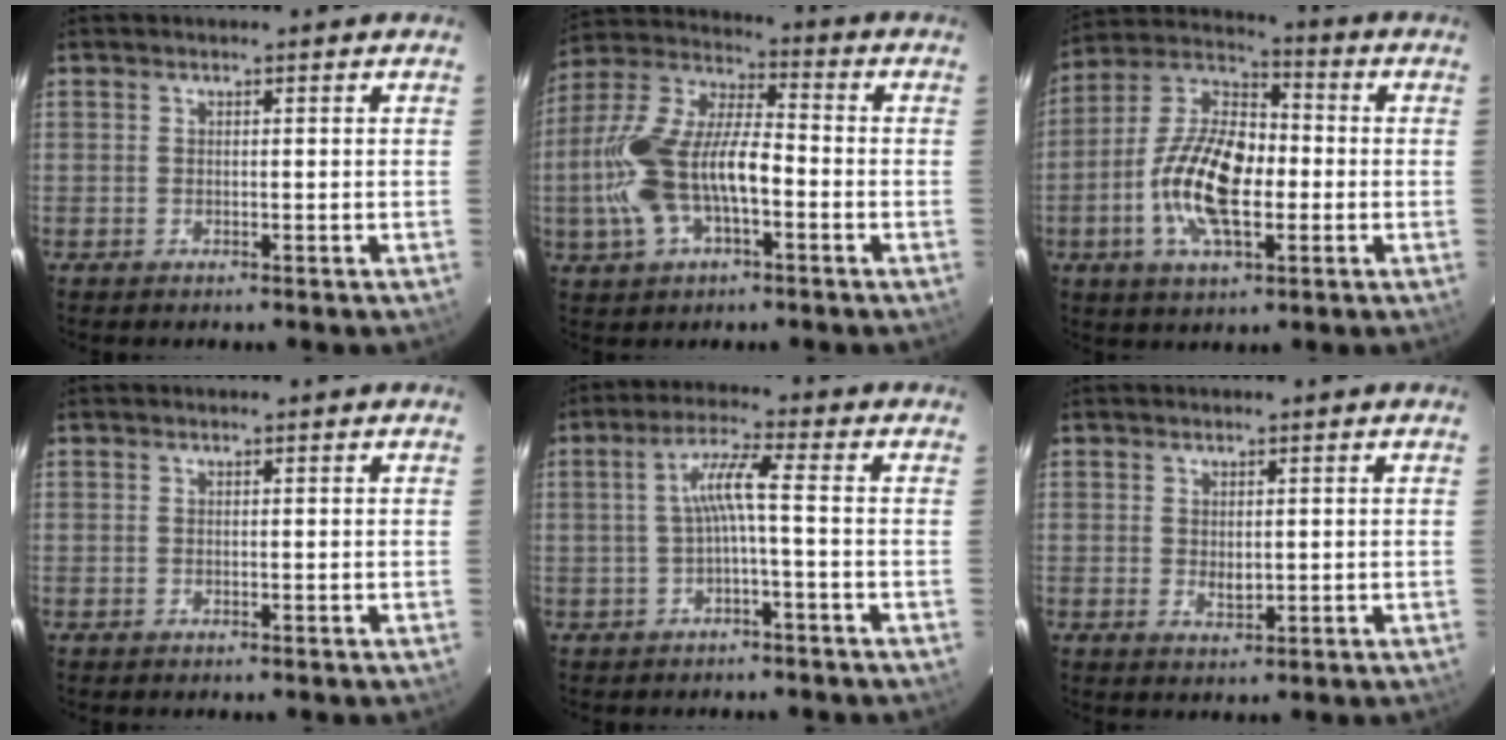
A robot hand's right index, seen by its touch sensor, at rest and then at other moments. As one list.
[{"total": 16.9, "force": [-4.1, 7.6, 14.6], "torque": [-0.305, 0.008, -0.080]}, {"total": 16.2, "force": [-3.1, 7.7, 13.9], "torque": [-0.277, 0.005, -0.063]}, {"total": 0.0}, {"total": 5.0, "force": [-1.3, -0.4, 4.8], "torque": [-0.101, 0.008, -0.020]}, {"total": 2.1, "force": [0.2, 1.4, 1.6], "torque": [-0.025, -0.001, 0.006]}]